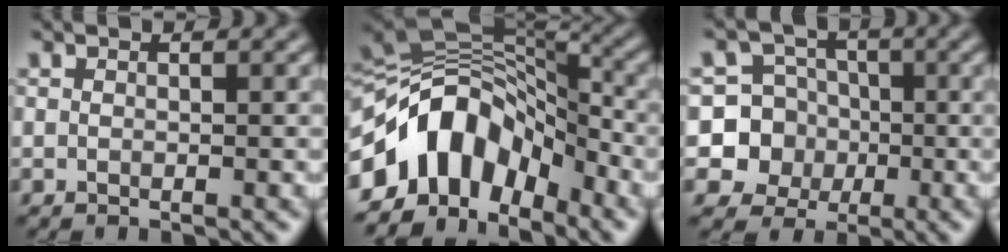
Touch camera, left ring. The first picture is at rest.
{"total": 10.7, "force": [-5.0, 6.4, 6.9], "torque": [-0.105, 0.025, -0.106]}
{"total": 7.2, "force": [-1.3, 6.9, 1.4], "torque": [-0.015, 0.013, -0.050]}